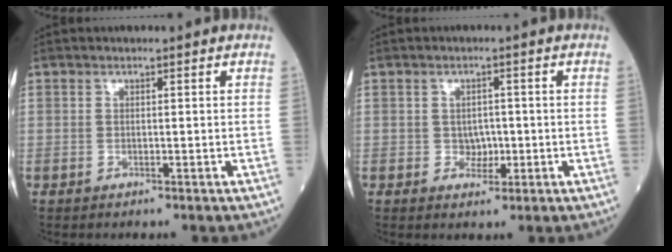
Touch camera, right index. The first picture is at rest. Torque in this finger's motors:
{"motor_torque": [-0.24, 0.00, -0.06, -0.01]}